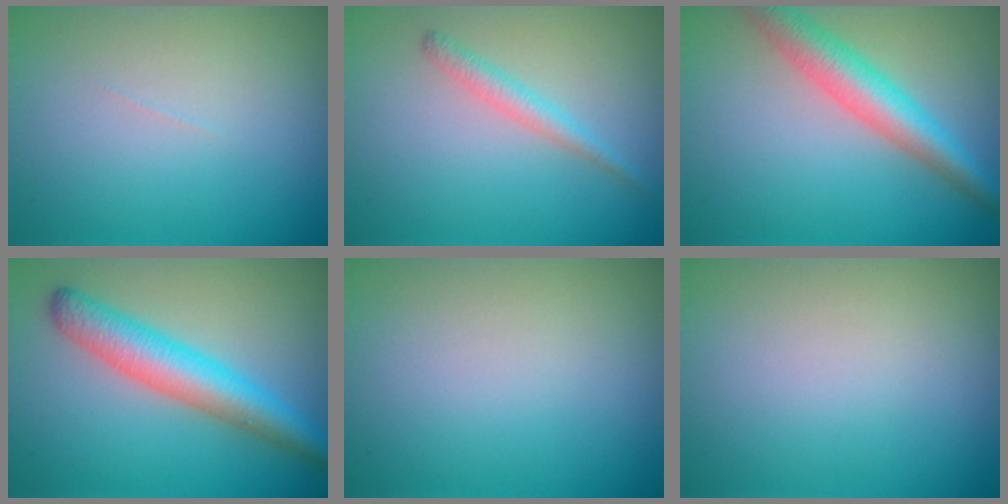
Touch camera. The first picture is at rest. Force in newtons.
{"total": 1.7, "press": 1.7, "slide": 0.1}
{"total": 5.3, "press": 5.3, "slide": 0.2}
{"total": 5.7, "press": 5.7, "slide": 0.1}
{"total": 0.0}
{"total": 0.0}